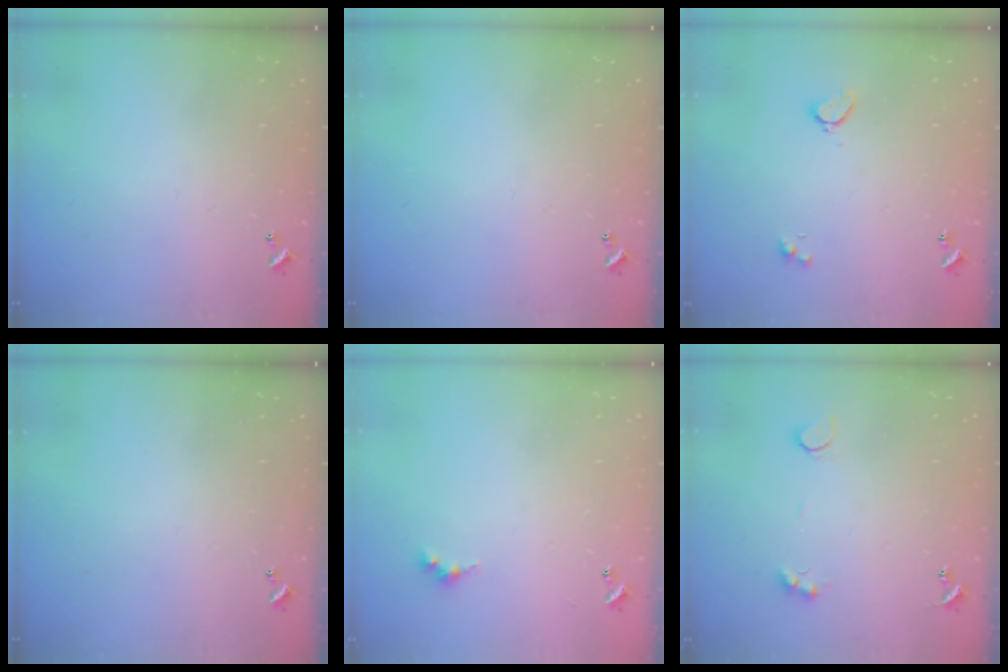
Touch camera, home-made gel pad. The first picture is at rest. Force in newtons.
{"total": 0.0}
{"total": 2.1, "press": 2.0, "slide": 0.5}
{"total": 0.0}
{"total": 4.6, "press": 4.5, "slide": 0.7}
{"total": 3.7, "press": 3.4, "slide": 1.2}